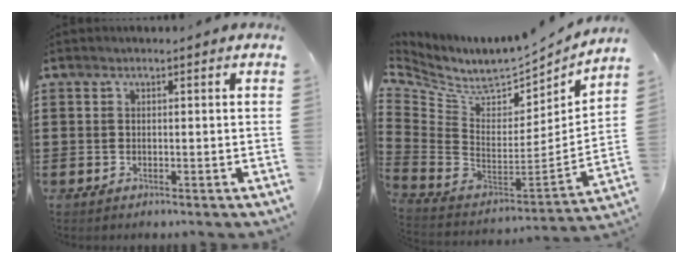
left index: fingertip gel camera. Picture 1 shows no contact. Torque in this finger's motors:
{"motor_torque": [0.19, 0.26, -0.05, 0.01]}